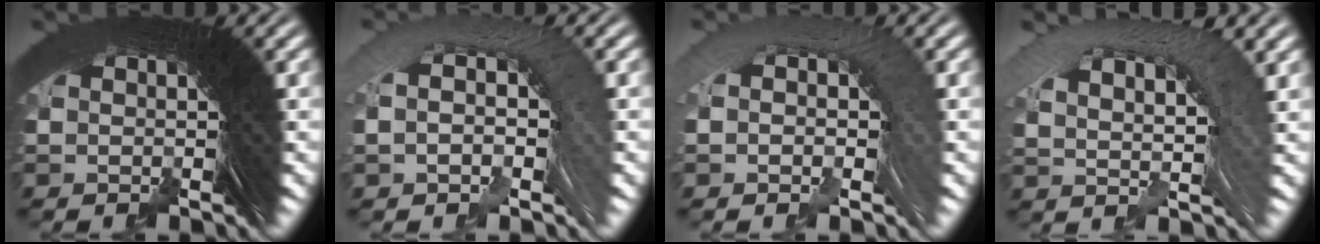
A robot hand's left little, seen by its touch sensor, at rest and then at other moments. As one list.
[{"total": 3.8, "force": [0.5, 1.8, 3.3], "torque": [-0.047, 0.033, -0.003]}, {"total": 2.6, "force": [0.4, 1.1, 2.2], "torque": [-0.030, 0.030, -0.003]}, {"total": 6.7, "force": [2.8, 2.7, 5.5], "torque": [-0.066, 0.029, 0.040]}]